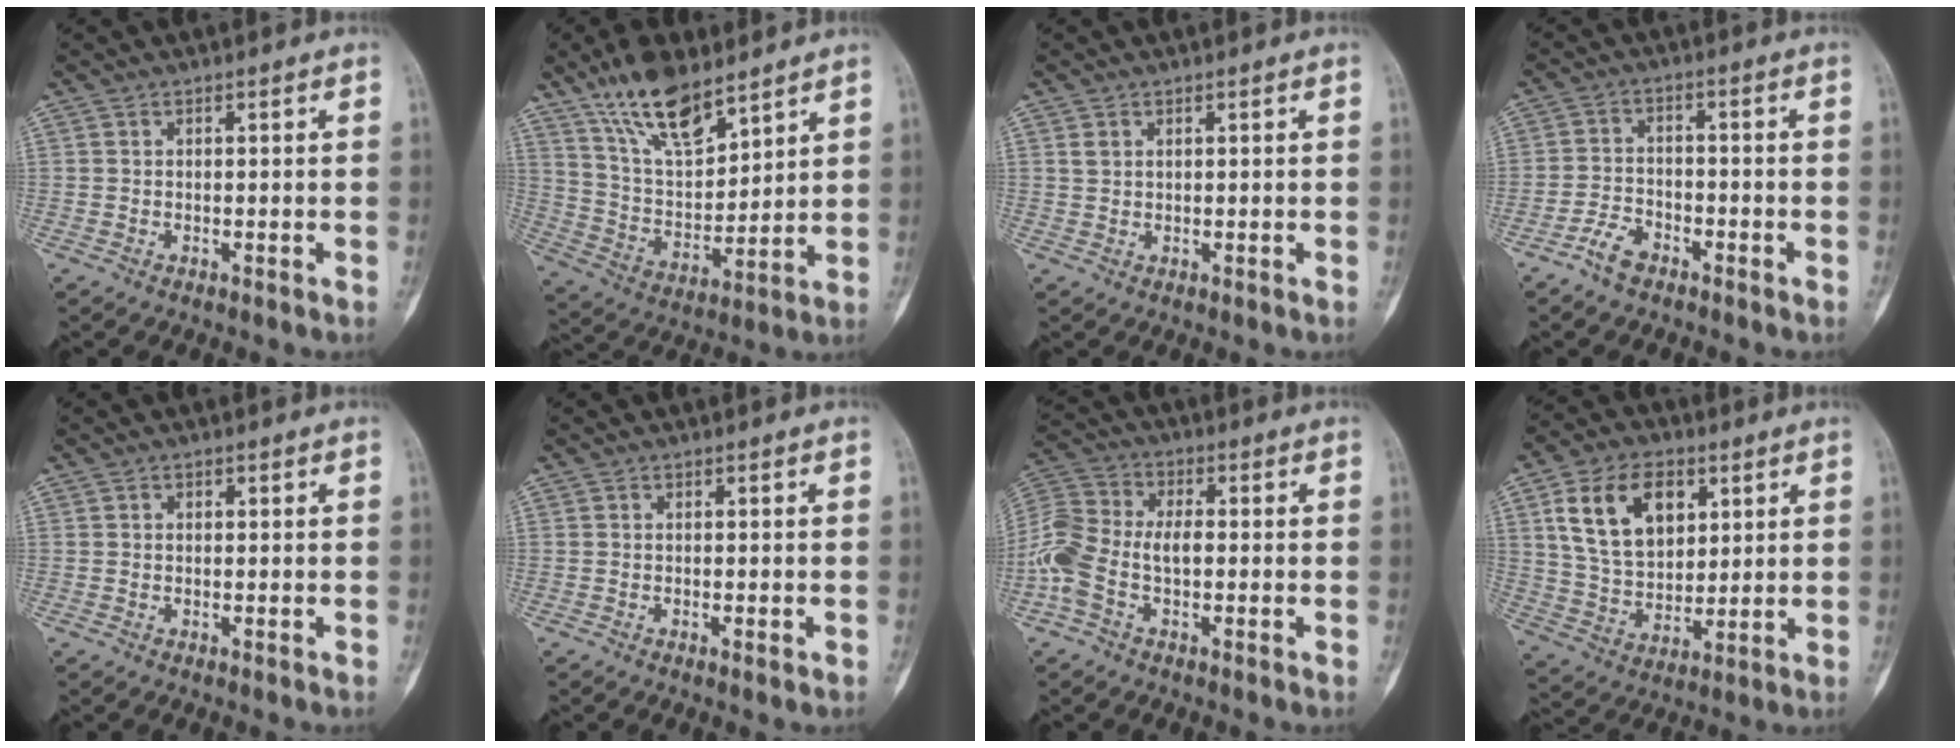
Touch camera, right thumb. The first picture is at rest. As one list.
[{"total": 15.4, "force": [10.8, 5.9, 9.2], "torque": [-0.142, -0.056, 0.212]}, {"total": 1.4, "force": [0.7, 1.0, 0.7], "torque": [-0.010, 0.002, 0.016]}, {"total": 4.7, "force": [-3.5, 2.4, 2.2], "torque": [-0.041, 0.021, -0.066]}, {"total": 0.7, "force": [0.1, 0.6, 0.4], "torque": [-0.005, 0.001, 0.000]}, {"total": 1.2, "force": [-0.4, 0.4, 1.1], "torque": [-0.017, -0.002, -0.006]}, {"total": 11.0, "force": [-2.0, 6.4, 8.7], "torque": [-0.193, 0.032, -0.046]}, {"total": 16.1, "force": [5.9, 10.5, 10.7], "torque": [-0.163, -0.015, 0.117]}]